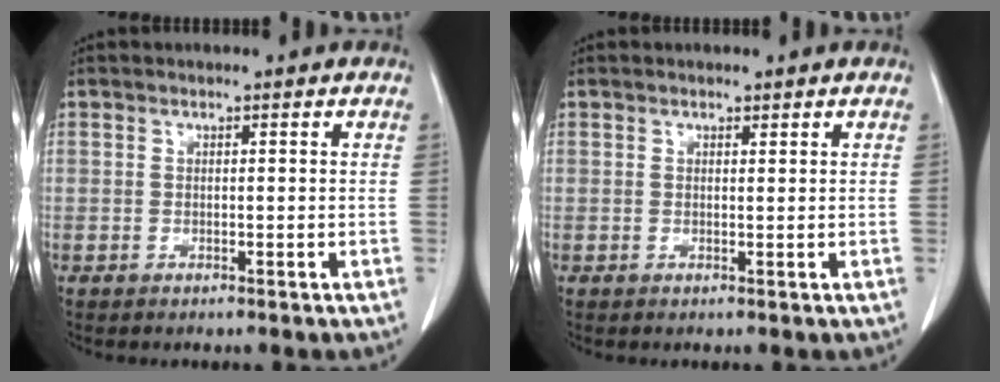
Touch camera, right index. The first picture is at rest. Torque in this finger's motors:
{"motor_torque": [-0.14, -0.14, 0.00, -0.01]}